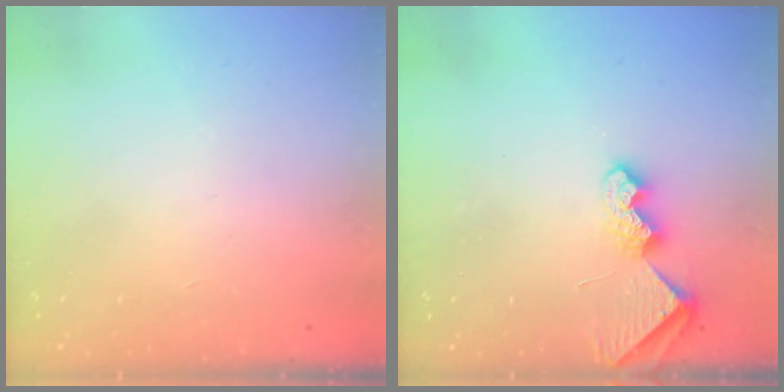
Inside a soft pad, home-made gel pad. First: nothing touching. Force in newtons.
{"total": 7.3, "press": 7.3, "slide": 0.4}